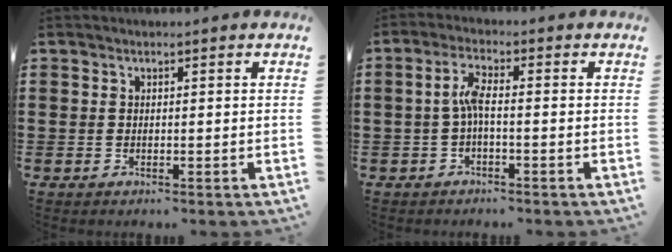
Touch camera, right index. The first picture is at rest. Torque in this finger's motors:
{"motor_torque": [0.90, -0.50, 0.16, 0.13]}